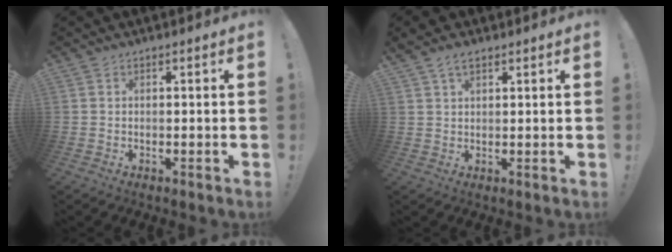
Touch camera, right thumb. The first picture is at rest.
{"total": 3.5, "force": [2.5, 1.7, 1.9], "torque": [-0.023, -0.012, 0.044]}